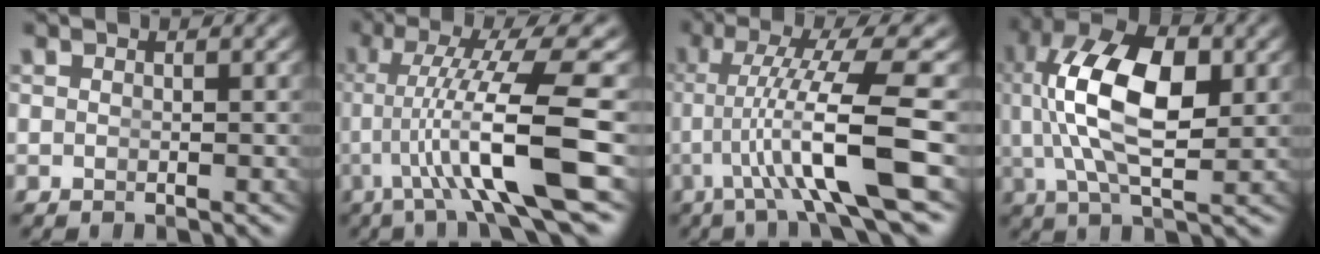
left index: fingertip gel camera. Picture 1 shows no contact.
{"total": 8.6, "force": [-0.5, 1.3, 8.5], "torque": [-0.149, -0.006, -0.002]}
{"total": 7.9, "force": [-0.7, 0.7, 7.8], "torque": [-0.138, -0.005, -0.006]}
{"total": 9.7, "force": [1.4, 4.4, 8.5], "torque": [-0.158, -0.011, 0.033]}